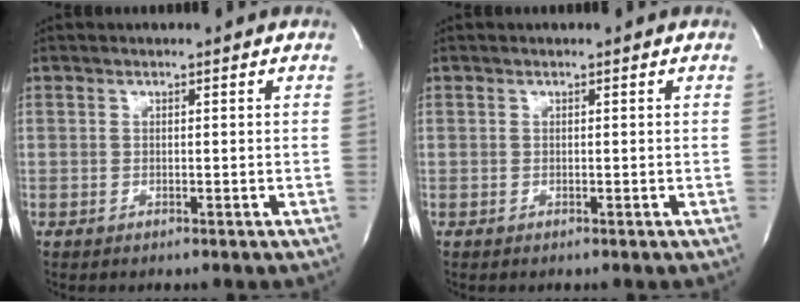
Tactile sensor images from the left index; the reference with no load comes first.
{"total": 0.0}